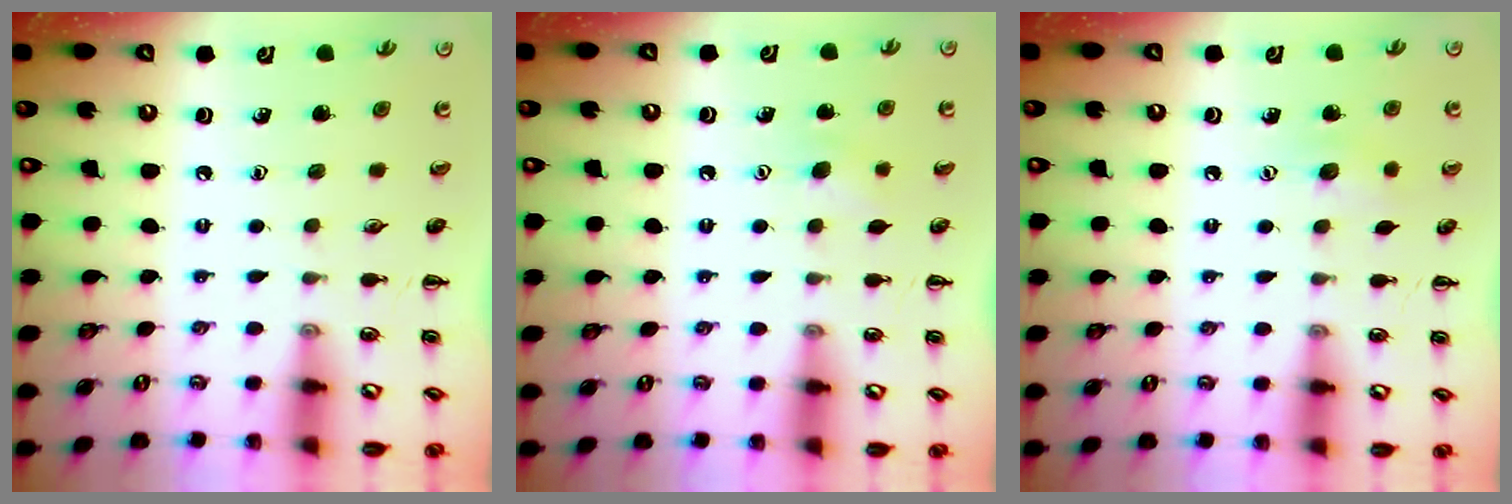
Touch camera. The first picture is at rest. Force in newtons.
{"total": 4.4, "press": 4.2, "slide": 1.0}
{"total": 6.8, "press": 6.6, "slide": 1.7}